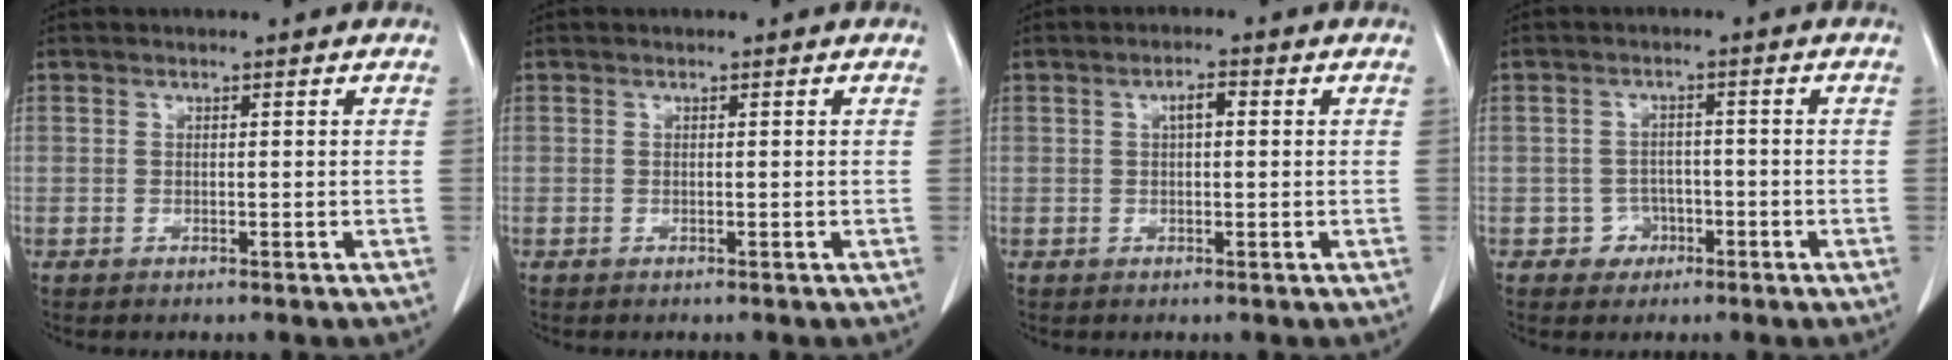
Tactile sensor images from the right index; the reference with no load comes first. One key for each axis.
{"total": 0.0}
{"total": 2.3, "fx": 0.6, "fy": 1.0, "fz": 1.9, "tx": -0.031, "ty": 0.007, "tz": 0.009}
{"total": 3.0, "fx": -1.3, "fy": 2.7, "fz": 0.1, "tx": 0.010, "ty": 0.014, "tz": -0.018}